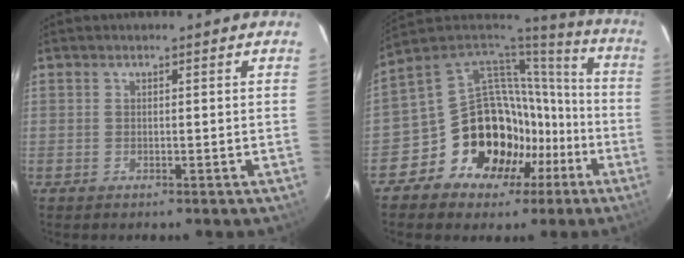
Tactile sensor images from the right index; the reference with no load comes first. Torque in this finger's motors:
{"motor_torque": [2.10, -0.04, 1.00, 0.08]}